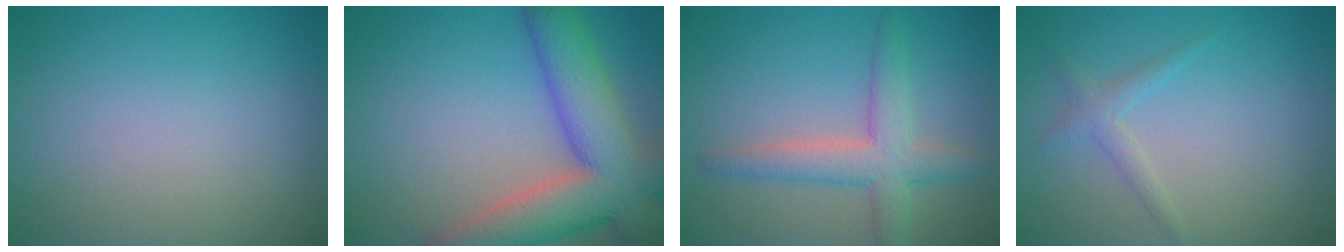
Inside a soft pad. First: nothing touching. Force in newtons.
{"total": 10.9, "press": 10.9, "slide": 0.8}
{"total": 4.5, "press": 4.5, "slide": 0.2}
{"total": 1.5, "press": 1.5, "slide": 0.1}